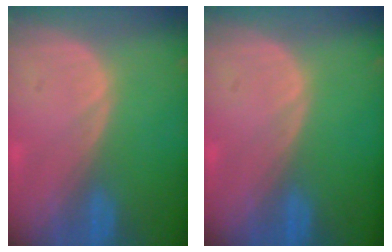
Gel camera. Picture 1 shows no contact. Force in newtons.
{"total": 0.0}